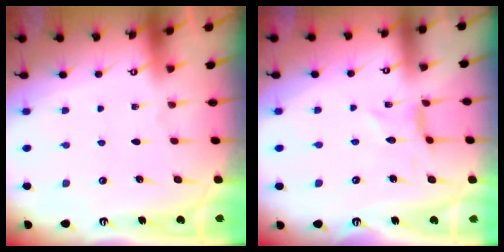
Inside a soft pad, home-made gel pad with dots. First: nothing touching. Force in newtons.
{"total": 0.0}